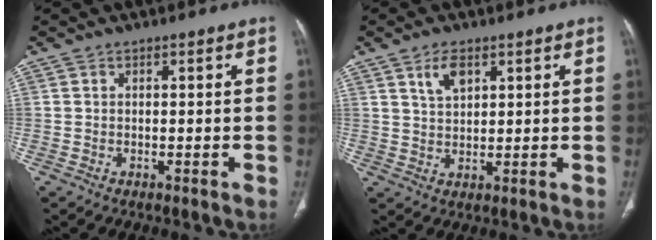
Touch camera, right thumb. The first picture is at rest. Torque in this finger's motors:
{"motor_torque": [-0.93, 0.53, -0.01, 0.14, 0.10]}